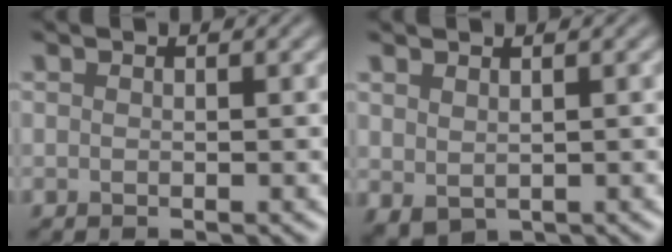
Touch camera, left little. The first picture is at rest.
{"total": 1.3, "force": [0.6, 0.8, 0.8], "torque": [-0.019, -0.001, 0.018]}